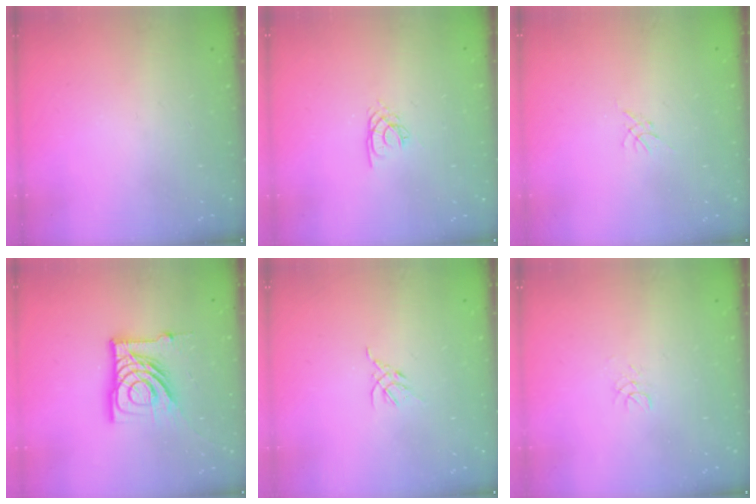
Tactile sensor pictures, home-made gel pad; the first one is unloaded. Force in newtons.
{"total": 1.8, "press": 1.8, "slide": 0.2}
{"total": 0.0}
{"total": 16.2, "press": 16.2, "slide": 1.7}
{"total": 2.7, "press": 2.6, "slide": 0.7}
{"total": 1.7, "press": 1.7, "slide": 0.2}